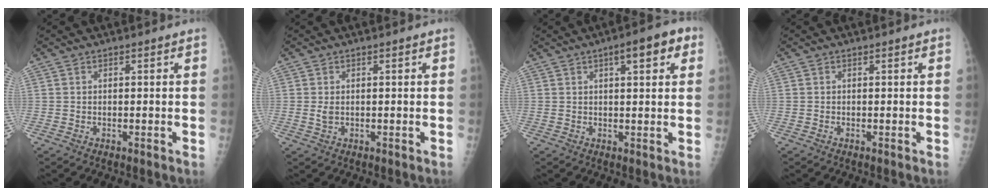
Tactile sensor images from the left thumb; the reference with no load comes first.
{"total": 1.4, "force": [0.1, 0.9, 1.0], "torque": [-0.020, -0.001, 0.003]}
{"total": 6.7, "force": [3.1, 2.0, 5.6], "torque": [-0.058, 0.006, 0.038]}
{"total": 0.0}